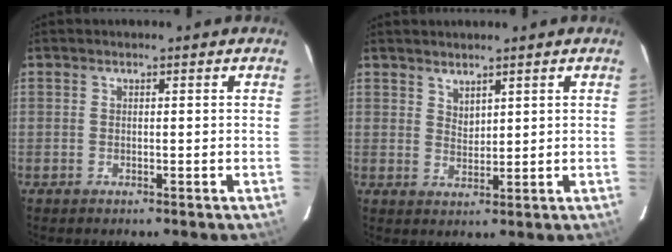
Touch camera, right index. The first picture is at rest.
{"total": 2.4, "force": [2.2, 0.9, 0.8], "torque": [-0.010, 0.002, 0.040]}